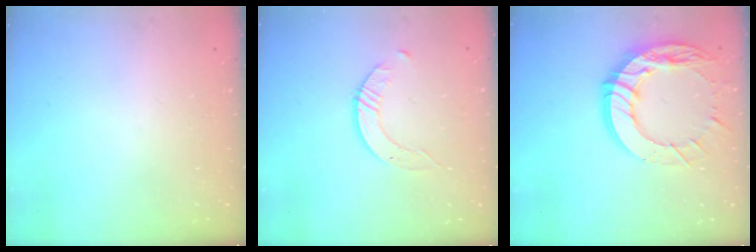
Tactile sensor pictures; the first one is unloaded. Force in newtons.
{"total": 3.2, "press": 3.1, "slide": 0.4}
{"total": 16.7, "press": 16.6, "slide": 1.6}